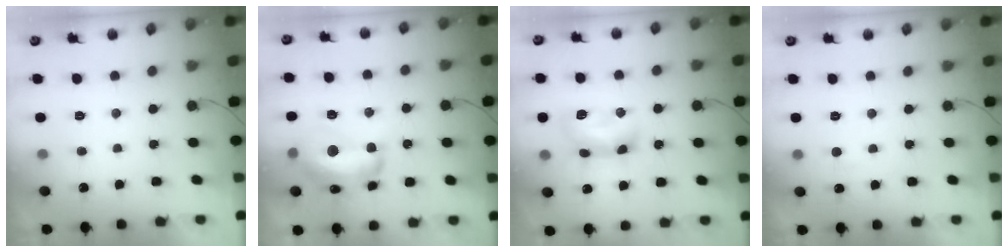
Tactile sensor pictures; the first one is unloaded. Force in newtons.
{"total": 15.5, "press": 15.5, "slide": 0.9}
{"total": 10.3, "press": 10.2, "slide": 0.8}
{"total": 3.1, "press": 3.1, "slide": 0.3}